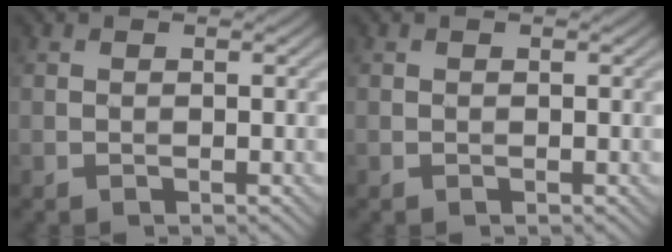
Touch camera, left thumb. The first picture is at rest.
{"total": 0.0}